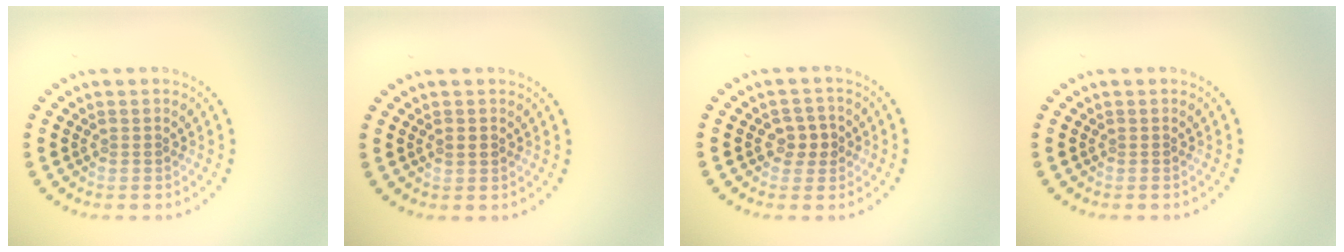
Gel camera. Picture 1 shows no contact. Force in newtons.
{"total": 1.2, "press": 1.2, "slide": 0.2}
{"total": 2.2, "press": 2.2, "slide": 0.5}
{"total": 0.0}